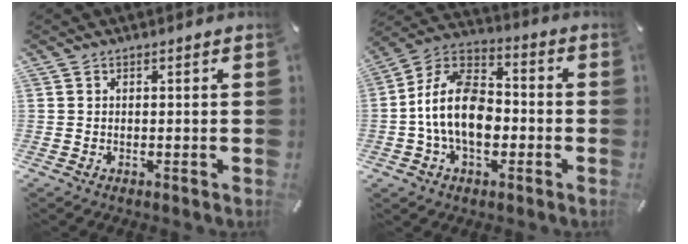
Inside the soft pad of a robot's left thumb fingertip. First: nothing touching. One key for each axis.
{"total": 14.7, "fx": -3.3, "fy": 10.1, "fz": 10.2, "tx": -0.213, "ty": 0.025, "tz": -0.063}